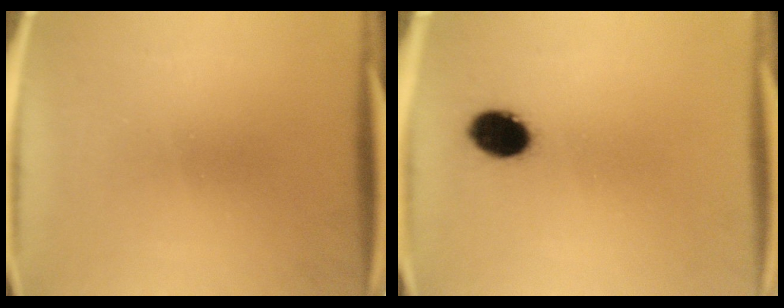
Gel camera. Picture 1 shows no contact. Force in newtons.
{"total": 7.5}